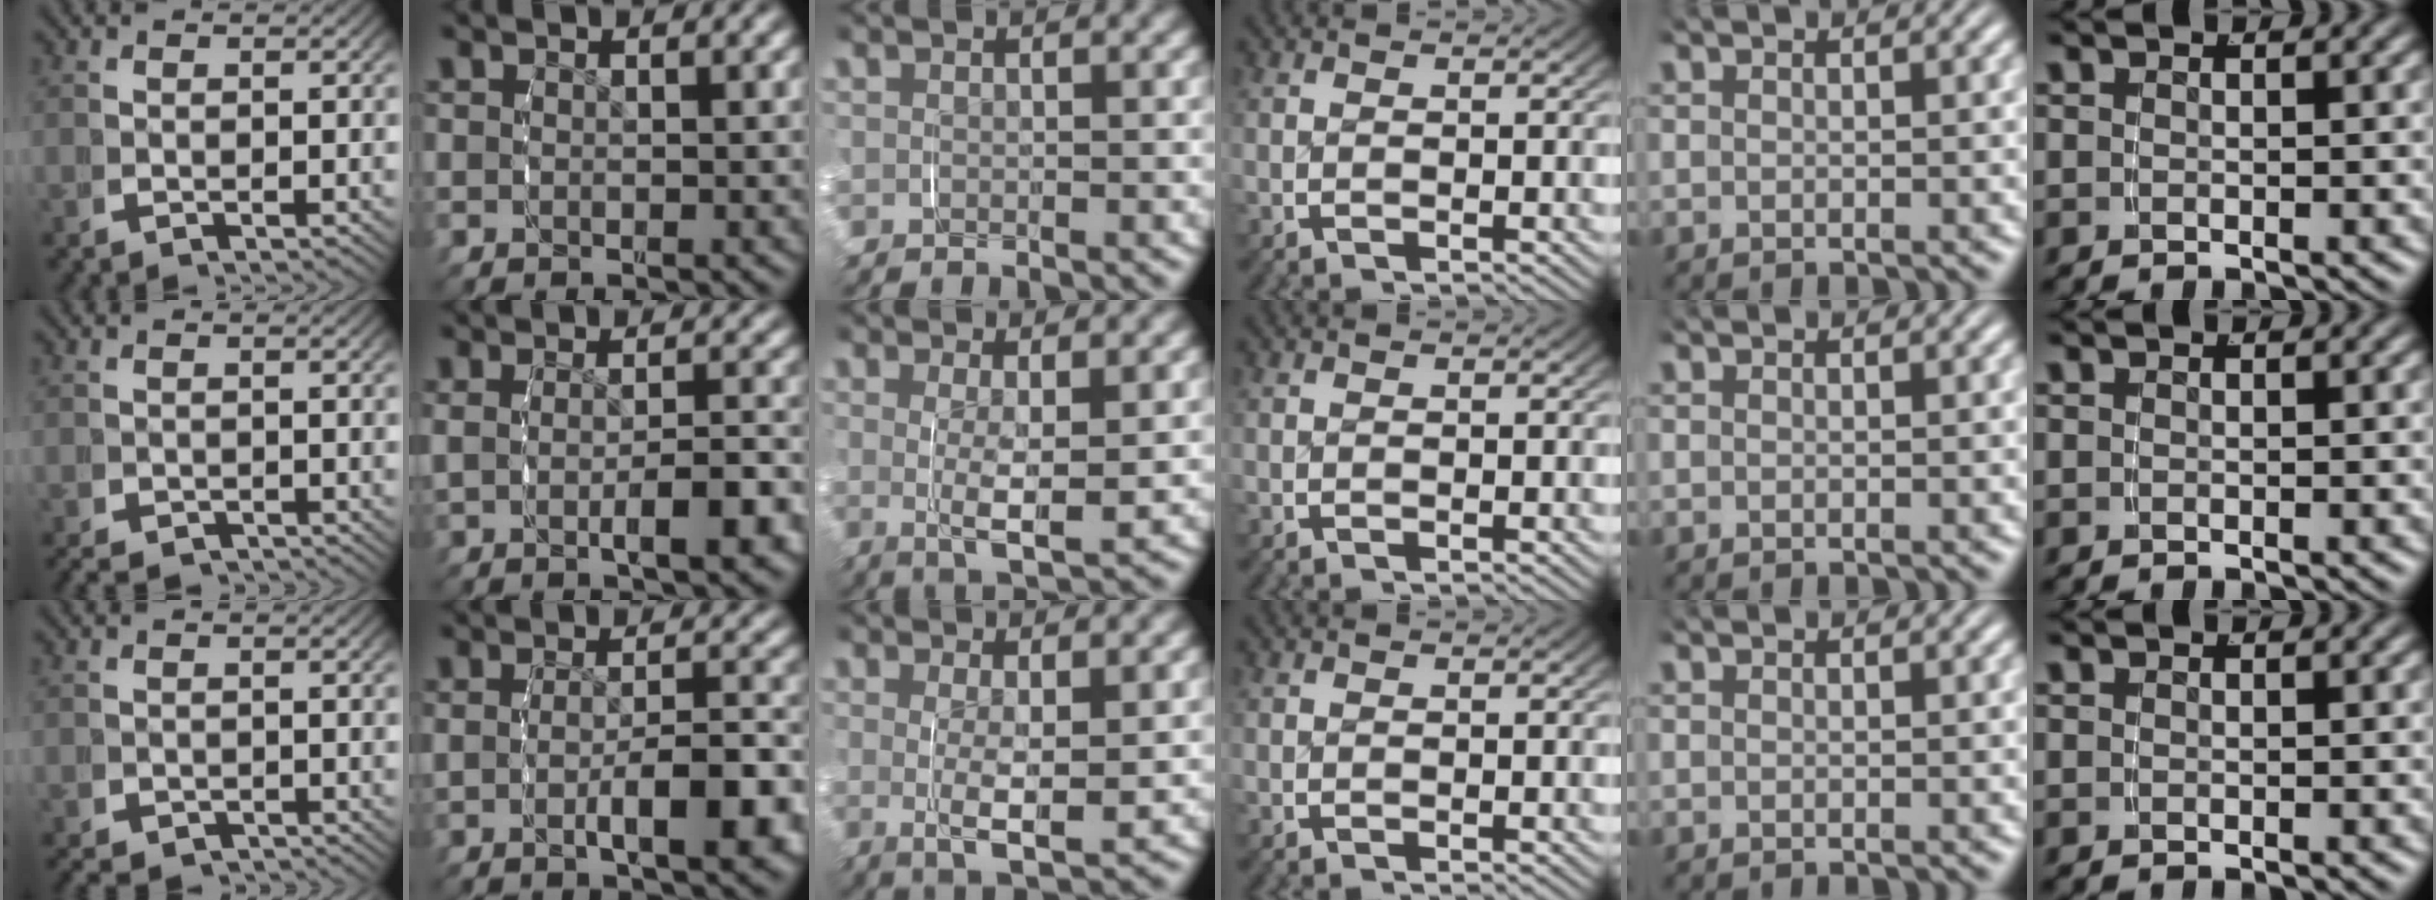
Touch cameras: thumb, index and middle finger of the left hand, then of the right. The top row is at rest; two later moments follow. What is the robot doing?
{"motion": "grasp_and_lifting", "object": "toothpaste"}